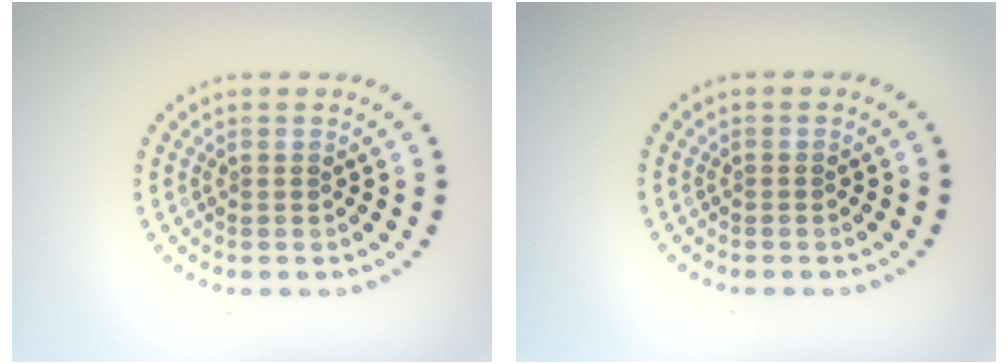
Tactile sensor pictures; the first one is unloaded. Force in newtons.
{"total": 0.0}